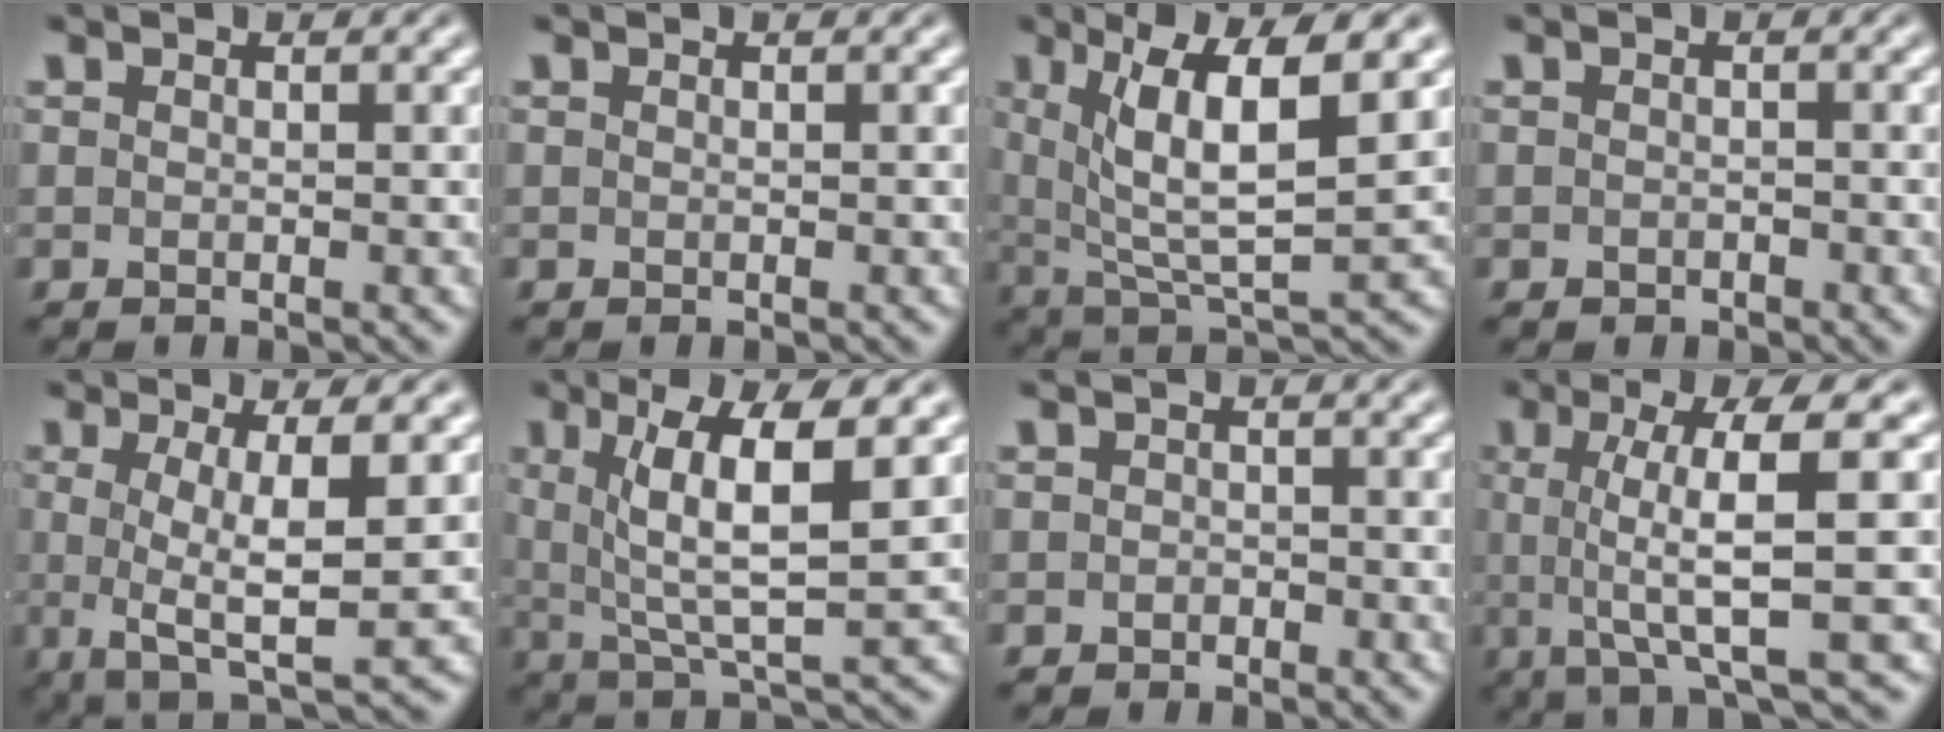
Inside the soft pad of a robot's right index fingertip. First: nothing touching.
{"total": 0.0}
{"total": 8.2, "force": [1.8, 3.6, 7.1], "torque": [-0.124, -0.010, 0.043]}
{"total": 0.8, "force": [-0.8, 0.3, 0.0], "torque": [-0.001, -0.011, -0.006]}
{"total": 6.4, "force": [-0.8, 1.6, 6.2], "torque": [-0.105, -0.025, 0.005]}
{"total": 7.2, "force": [2.0, 2.3, 6.5], "torque": [-0.098, -0.002, 0.040]}
{"total": 1.2, "force": [-1.1, 0.4, -0.3], "torque": [0.007, -0.012, -0.013]}
{"total": 6.7, "force": [-0.2, 0.9, 6.6], "torque": [-0.112, -0.017, 0.007]}